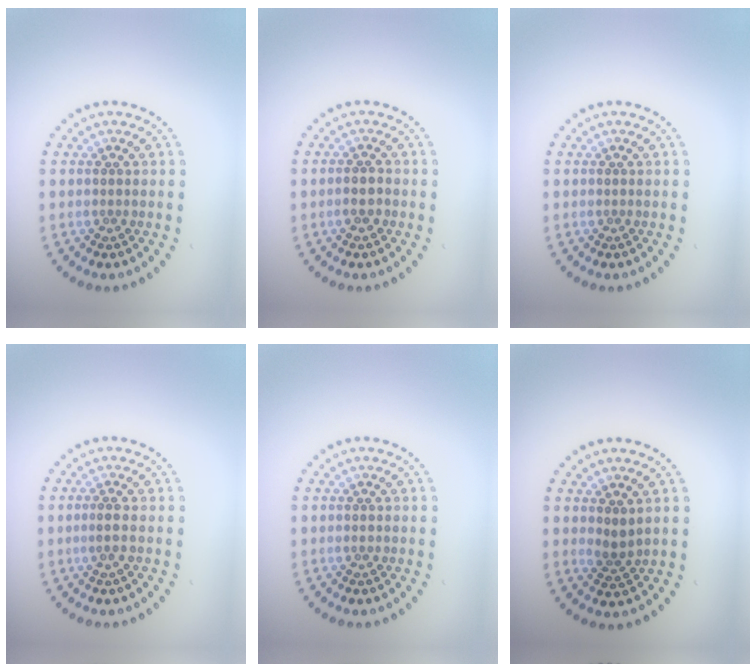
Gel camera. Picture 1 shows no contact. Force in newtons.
{"total": 1.5, "press": 1.4, "slide": 0.6}
{"total": 0.0}
{"total": 1.2, "press": 1.1, "slide": 0.5}
{"total": 0.5, "press": 0.5, "slide": 0.1}
{"total": 1.5, "press": 1.3, "slide": 0.9}